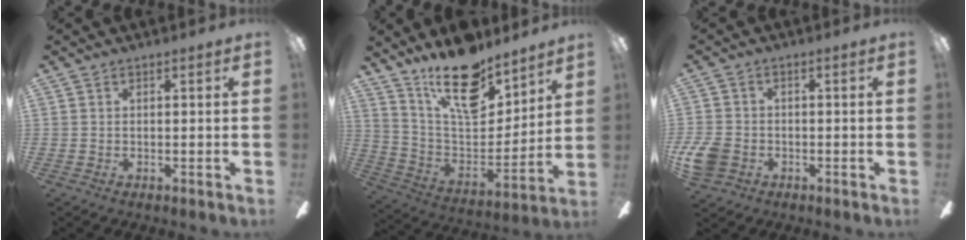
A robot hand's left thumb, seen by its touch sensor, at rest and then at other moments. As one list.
[{"total": 19.3, "force": [13.9, 8.2, 10.4], "torque": [-0.174, -0.092, 0.246]}, {"total": 6.3, "force": [-2.1, 5.0, 3.1], "torque": [-0.083, 0.013, -0.039]}]